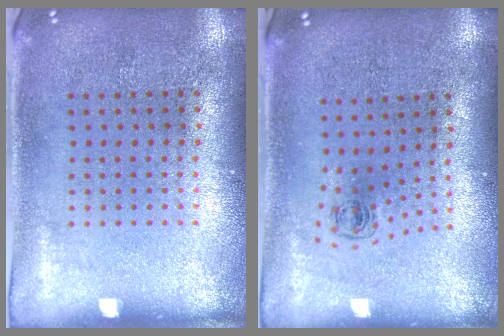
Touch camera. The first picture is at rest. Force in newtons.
{"total": 0.5, "press": 0.3, "slide": 0.4}